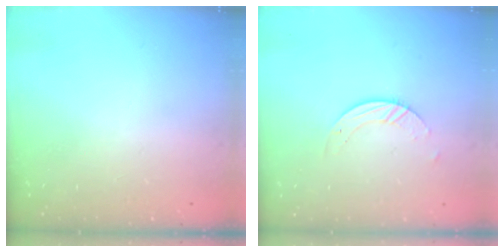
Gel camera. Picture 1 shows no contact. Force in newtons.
{"total": 3.4, "press": 3.4, "slide": 0.1}